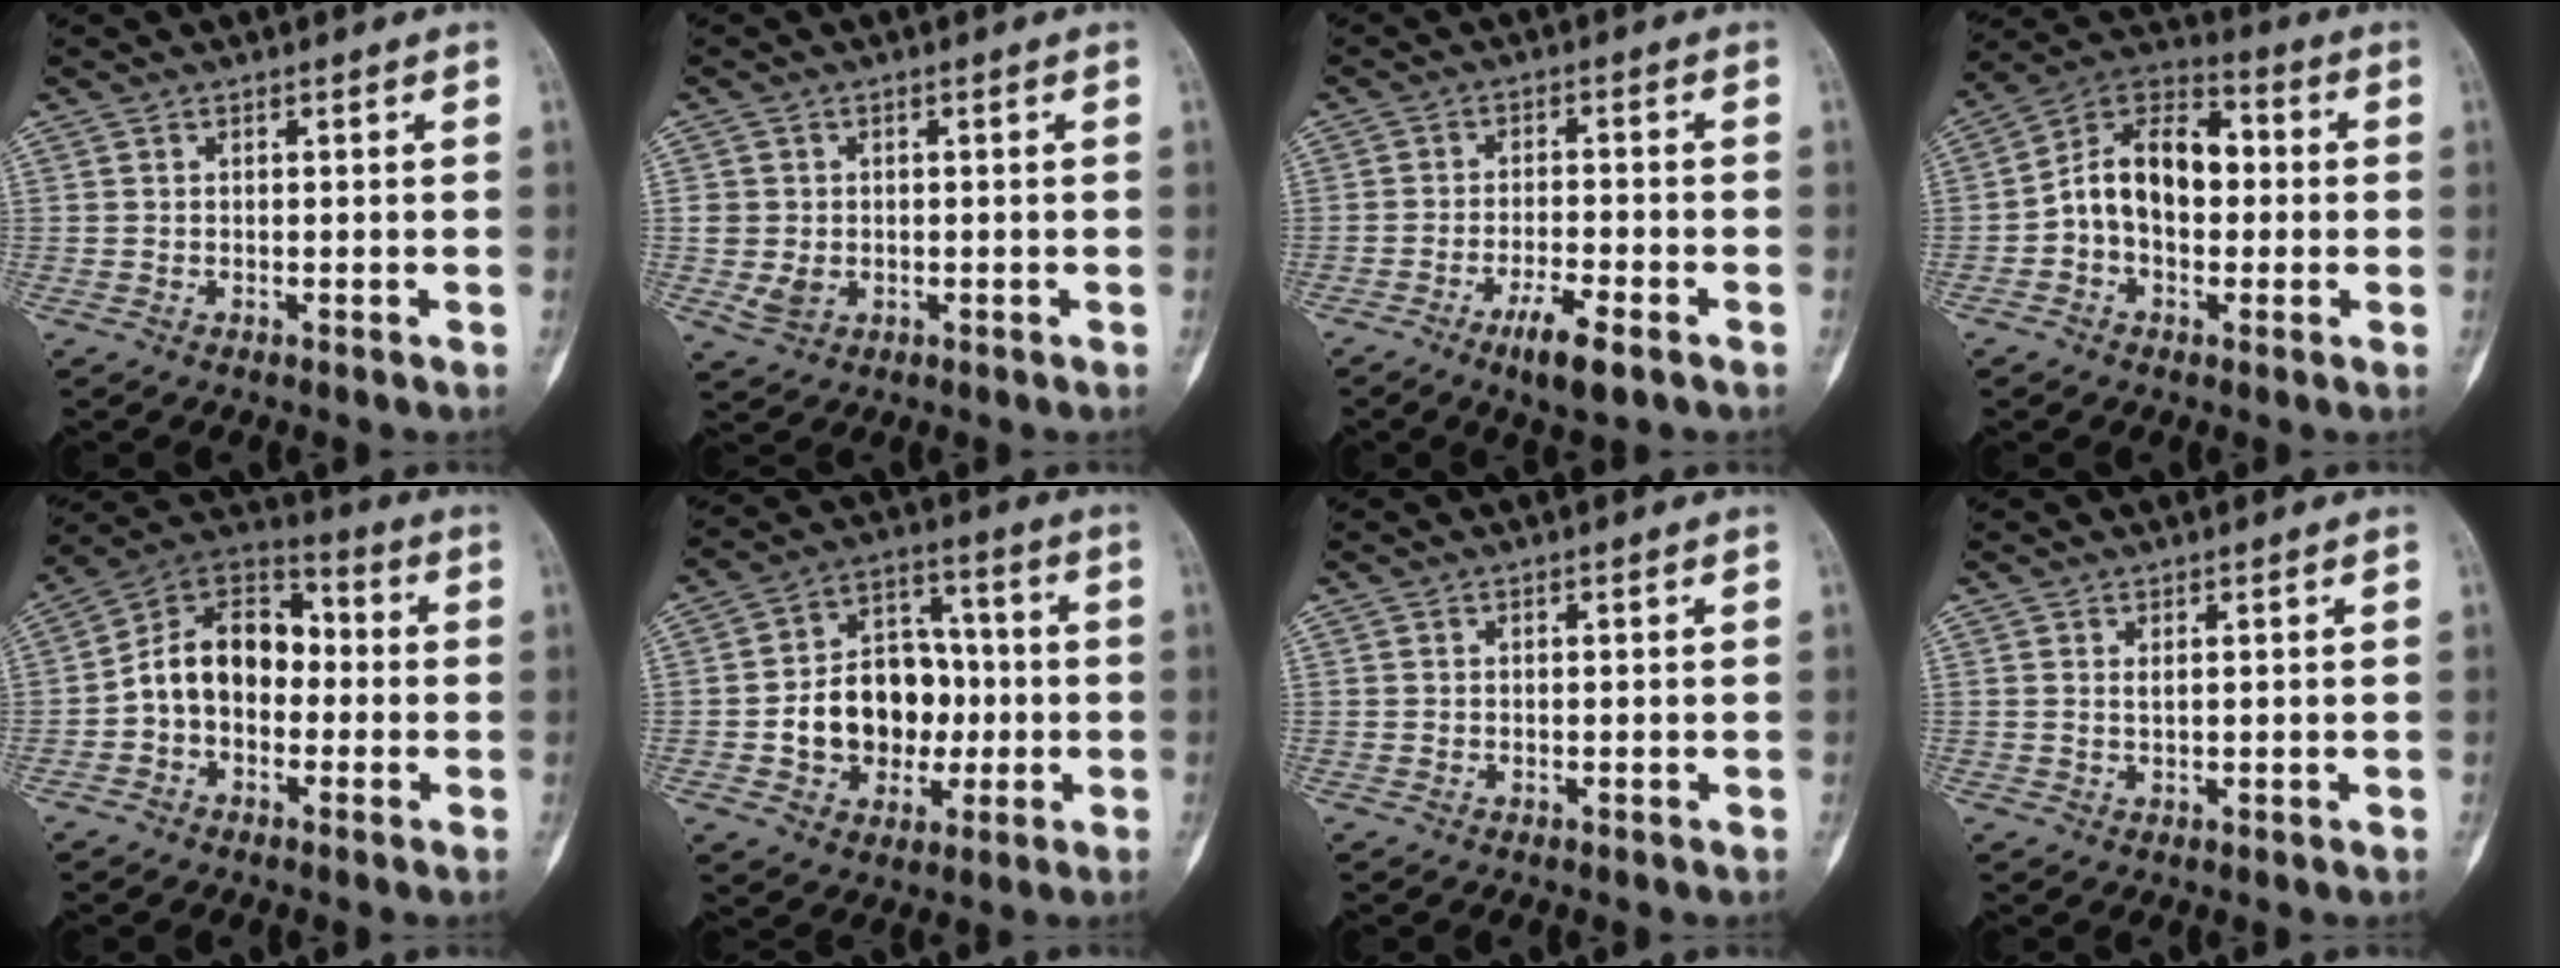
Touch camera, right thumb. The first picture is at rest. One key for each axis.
{"total": 3.9, "fx": -0.3, "fy": 3.4, "fz": 1.9, "tx": -0.024, "ty": -0.001, "tz": 0.003}
{"total": 6.5, "fx": -3.8, "fy": 1.4, "fz": 5.1, "tx": -0.091, "ty": 0.011, "tz": -0.063}
{"total": 13.6, "fx": -0.4, "fy": 9.2, "fz": 10.0, "tx": -0.142, "ty": 0.042, "tz": -0.021}
{"total": 13.0, "fx": -1.5, "fy": 9.4, "fz": 8.9, "tx": -0.120, "ty": 0.047, "tz": -0.043}
{"total": 14.8, "fx": -1.8, "fy": 11.5, "fz": 9.1, "tx": -0.093, "ty": 0.039, "tz": -0.025}
{"total": 0.0}
{"total": 0.7, "fx": 0.4, "fy": 0.1, "fz": 0.6, "tx": -0.007, "ty": -0.003, "tz": 0.006}